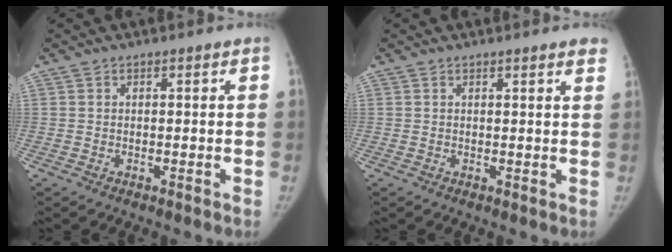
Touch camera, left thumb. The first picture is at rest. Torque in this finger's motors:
{"motor_torque": [0.43, 0.02, 0.36, -0.37, 0.13]}